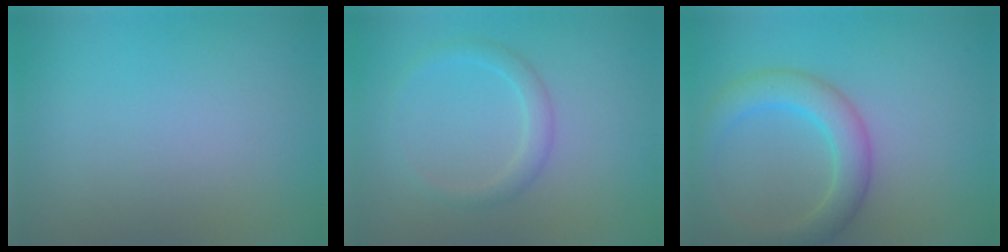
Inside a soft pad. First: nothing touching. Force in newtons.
{"total": 1.8, "press": 1.7, "slide": 0.1}
{"total": 4.1, "press": 4.1, "slide": 0.0}